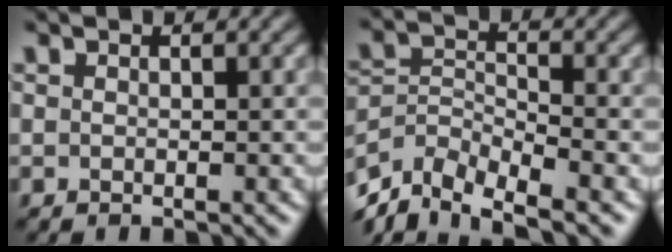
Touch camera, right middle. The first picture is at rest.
{"total": 6.6, "force": [-5.5, 2.4, 2.8], "torque": [-0.055, -0.008, -0.108]}